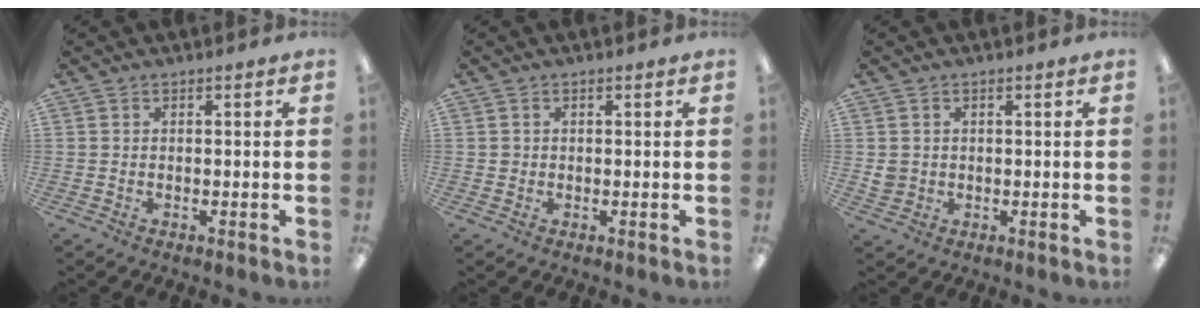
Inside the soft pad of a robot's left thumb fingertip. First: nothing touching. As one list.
[{"total": 0.8, "force": [0.2, 0.8, 0.0], "torque": [0.000, 0.006, 0.002]}, {"total": 2.5, "force": [0.5, 2.4, 0.6], "torque": [-0.006, 0.000, 0.008]}]